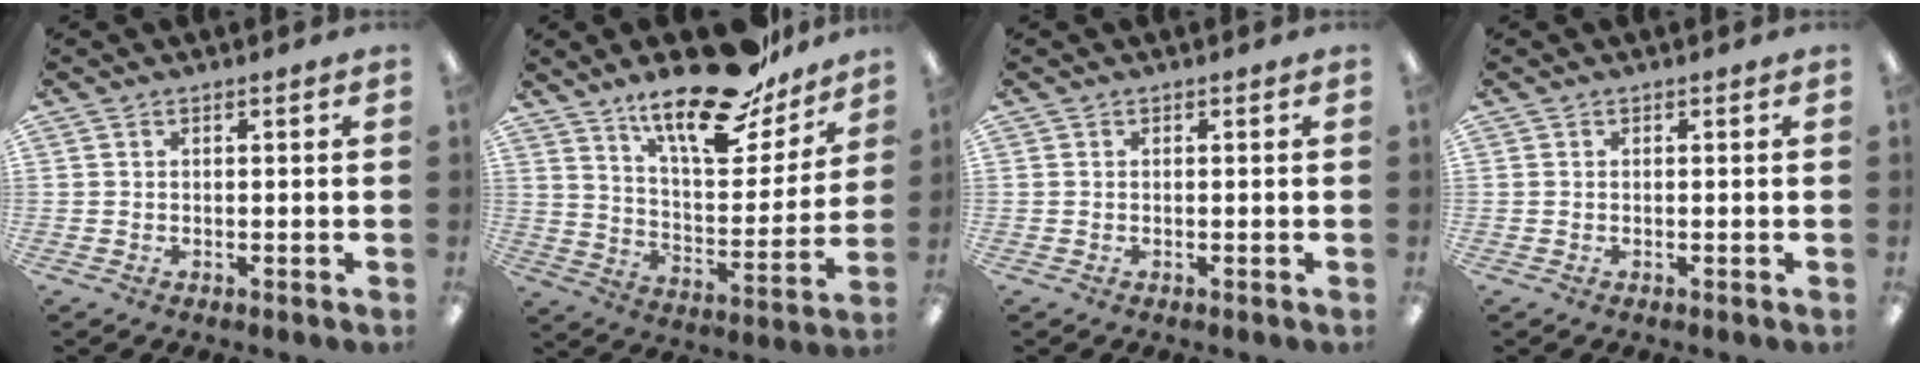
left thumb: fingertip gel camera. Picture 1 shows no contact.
{"total": 21.4, "force": [16.4, 6.9, 11.9], "torque": [-0.181, -0.111, 0.275]}
{"total": 0.0}
{"total": 0.0}